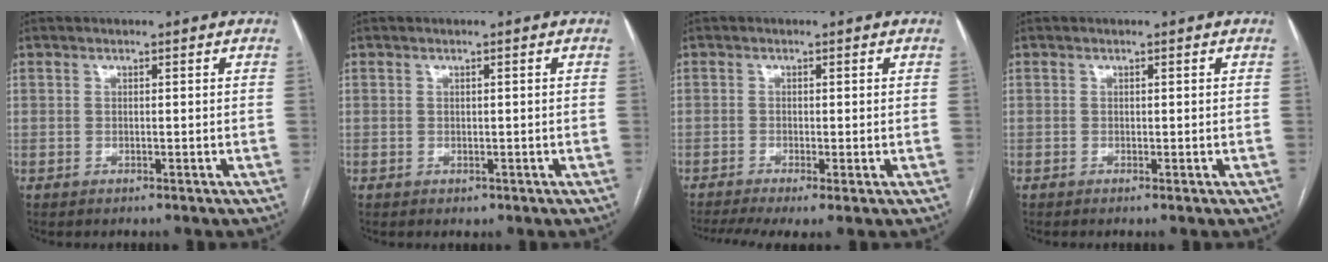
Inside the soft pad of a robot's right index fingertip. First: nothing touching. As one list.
[{"total": 0.9, "force": [-0.3, 0.8, 0.3], "torque": [-0.004, 0.002, 0.002]}, {"total": 2.5, "force": [-1.4, 0.4, 2.0], "torque": [-0.038, -0.008, -0.025]}, {"total": 0.0}]